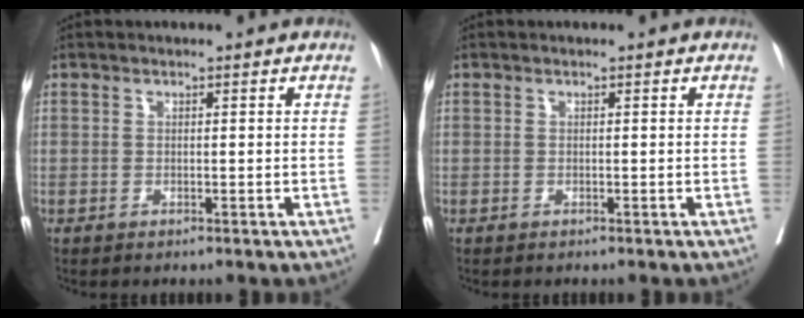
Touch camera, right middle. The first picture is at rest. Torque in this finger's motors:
{"motor_torque": [0.22, -0.28, 0.02, 0.00]}